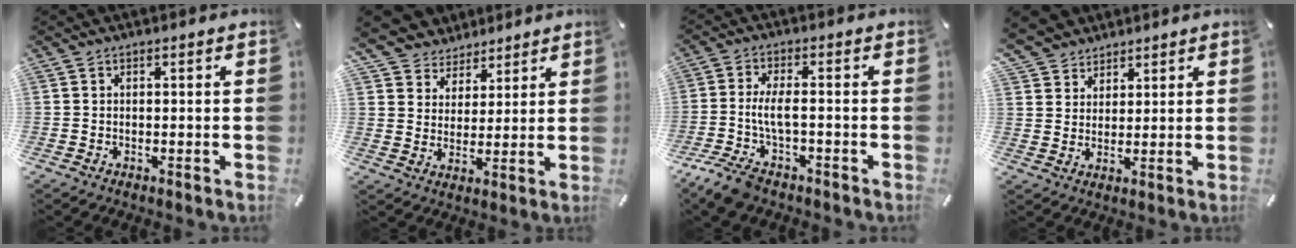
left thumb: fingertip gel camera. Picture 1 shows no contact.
{"total": 7.3, "force": [5.5, 4.8, -0.2], "torque": [-0.016, -0.049, 0.105]}
{"total": 7.4, "force": [-2.9, 2.6, 6.3], "torque": [-0.129, 0.007, -0.053]}
{"total": 6.3, "force": [4.7, 4.2, -0.2], "torque": [-0.015, -0.025, 0.092]}